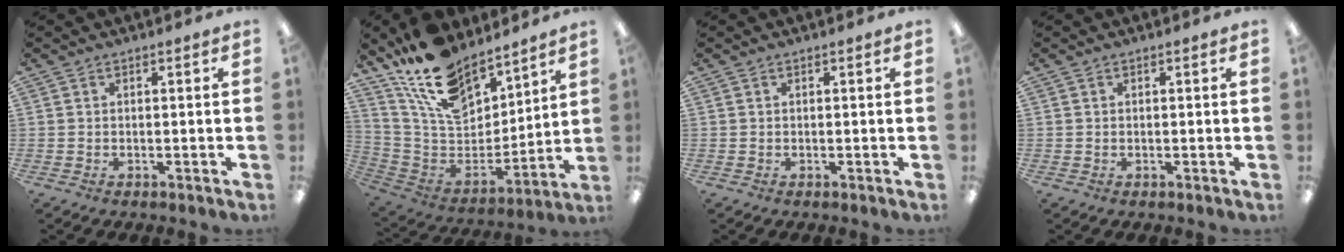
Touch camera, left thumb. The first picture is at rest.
{"total": 19.2, "force": [14.5, 9.3, 8.4], "torque": [-0.170, -0.091, 0.268]}
{"total": 0.0}
{"total": 0.0}